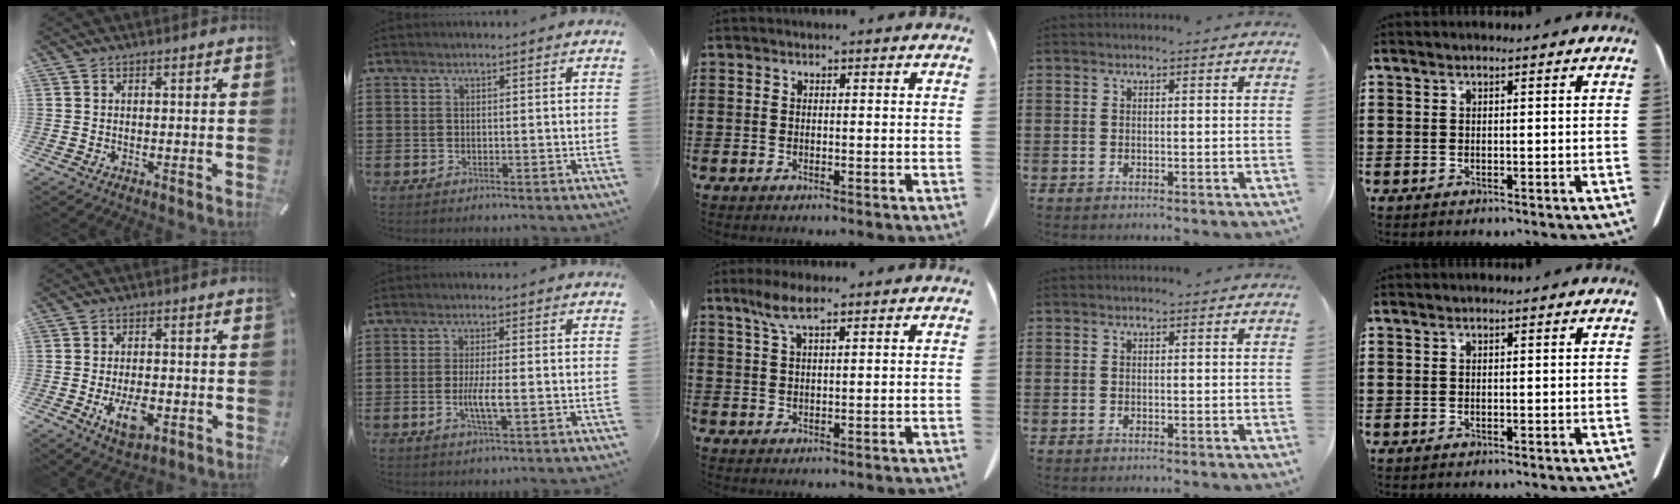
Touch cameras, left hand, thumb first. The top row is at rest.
{"thumb": {"total": 7.3, "force": [-2.4, 3.9, 5.7], "torque": [-0.106, -0.004, -0.046]}, "index": {"total": 4.1, "force": [-0.8, 0.6, 4.0], "torque": [-0.075, -0.005, -0.017]}, "middle": {"total": 5.0, "force": [2.9, 1.1, 3.8], "torque": [-0.082, 0.005, 0.052]}}